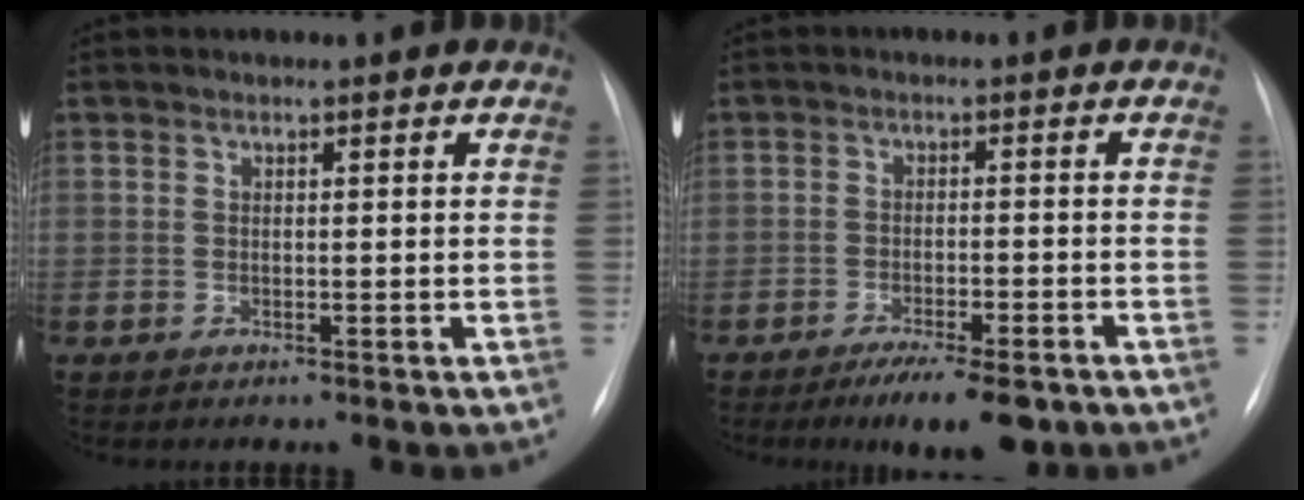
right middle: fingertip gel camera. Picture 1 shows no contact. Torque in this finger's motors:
{"motor_torque": [0.20, -0.20, 0.35, 0.07]}